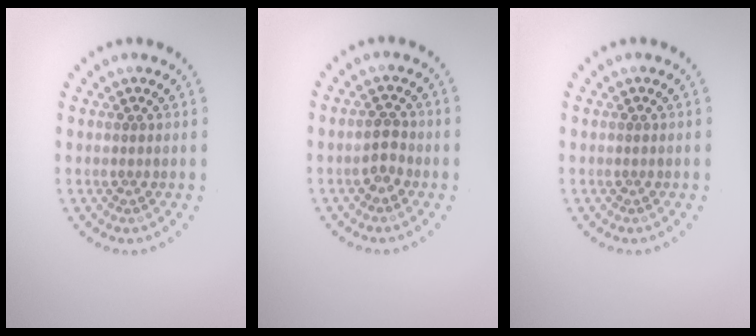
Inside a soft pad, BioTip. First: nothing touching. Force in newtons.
{"total": 1.9, "press": 1.8, "slide": 0.3}
{"total": 0.0}